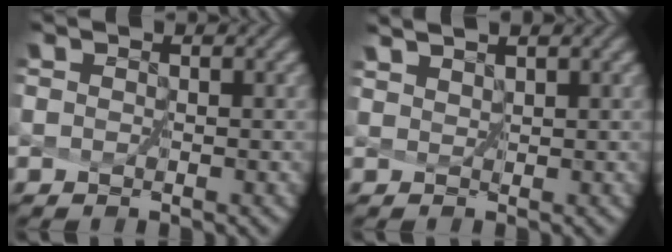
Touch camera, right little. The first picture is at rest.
{"total": 1.4, "force": [1.3, 0.0, 0.2], "torque": [-0.015, 0.005, 0.028]}